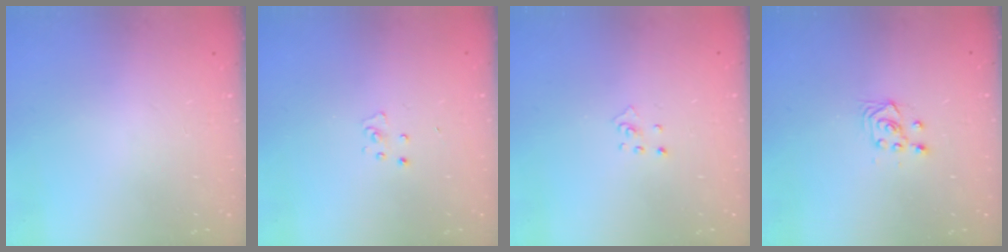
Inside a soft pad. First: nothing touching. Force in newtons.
{"total": 2.6, "press": 2.6, "slide": 0.2}
{"total": 2.9, "press": 2.9, "slide": 0.3}
{"total": 3.6, "press": 3.2, "slide": 1.6}